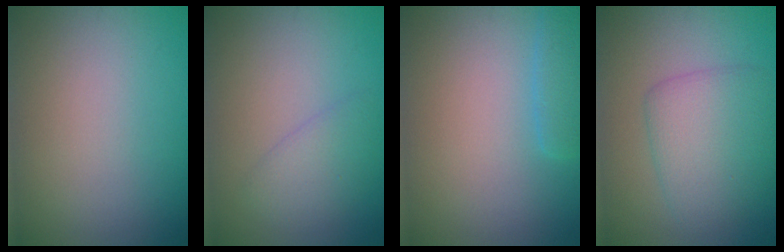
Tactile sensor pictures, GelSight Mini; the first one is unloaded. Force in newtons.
{"total": 2.0, "press": 2.0, "slide": 0.2}
{"total": 2.0, "press": 1.9, "slide": 0.3}
{"total": 4.5, "press": 4.5, "slide": 0.1}